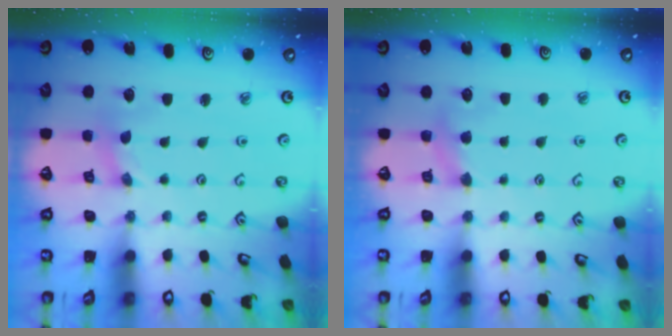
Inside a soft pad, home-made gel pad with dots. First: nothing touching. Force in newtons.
{"total": 4.8, "press": 4.7, "slide": 0.7}